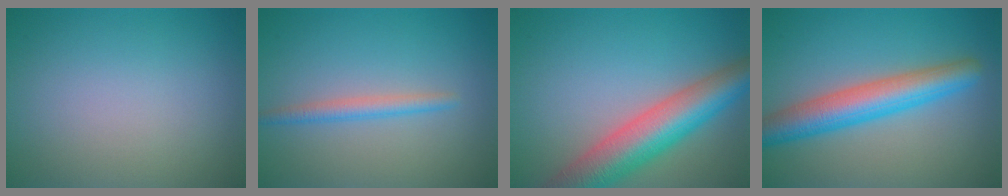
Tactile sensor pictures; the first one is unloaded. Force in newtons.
{"total": 1.9, "press": 1.9, "slide": 0.1}
{"total": 8.6, "press": 8.6, "slide": 0.5}
{"total": 6.1, "press": 6.1, "slide": 0.2}